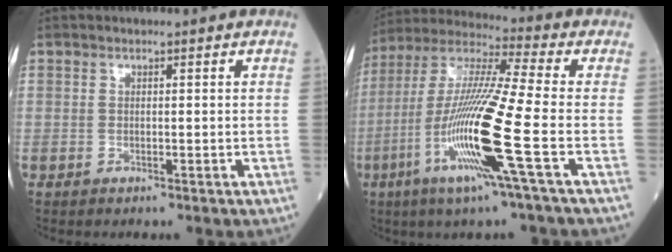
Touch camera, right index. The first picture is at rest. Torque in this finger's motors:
{"motor_torque": [1.28, -0.86, 1.05, 0.21]}